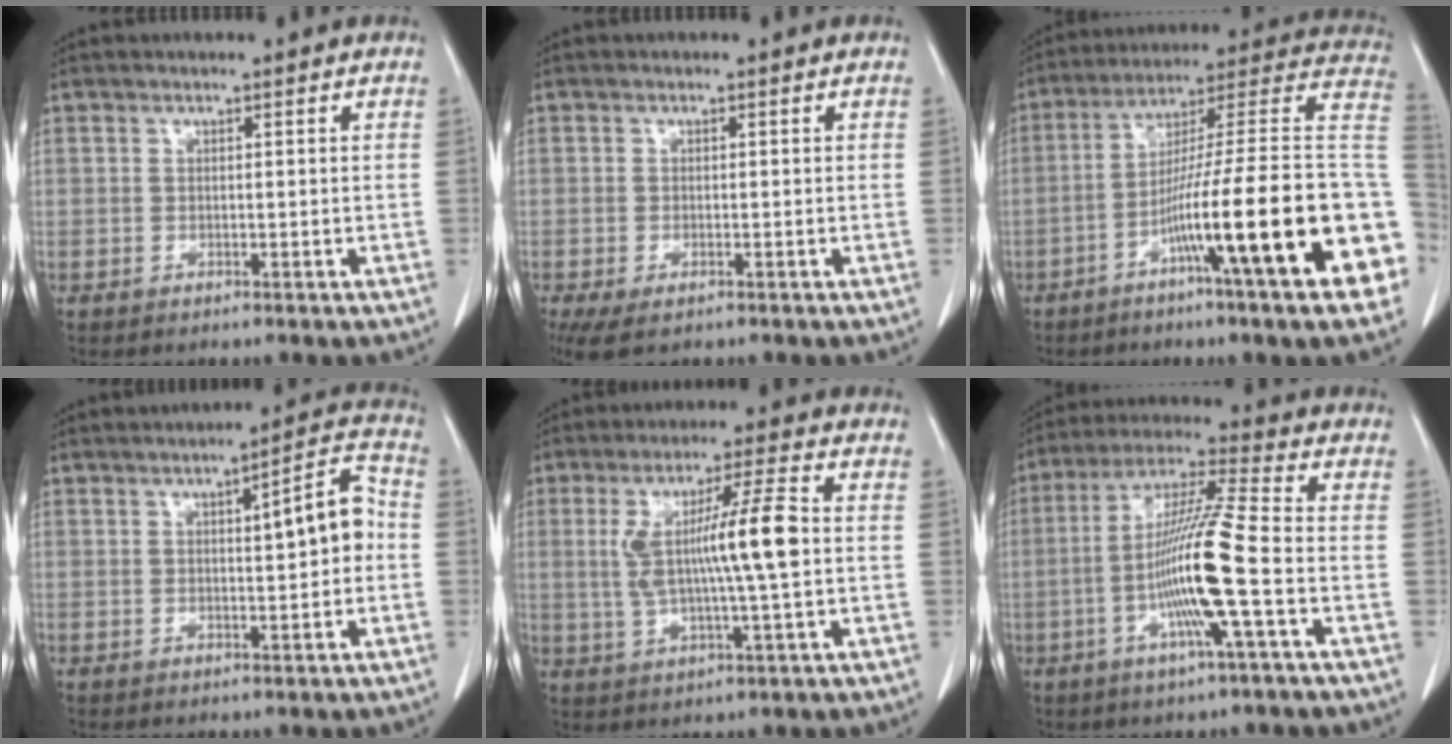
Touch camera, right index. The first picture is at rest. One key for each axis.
{"total": 4.7, "fx": -2.9, "fy": 2.0, "fz": 3.2, "tx": -0.061, "ty": -0.014, "tz": -0.046}
{"total": 26.0, "fx": -8.4, "fy": 0.4, "fz": 24.6, "tx": -0.271, "ty": 0.000, "tz": -0.142}
{"total": 6.8, "fx": 0.3, "fy": 1.4, "fz": 6.7, "tx": -0.091, "ty": 0.021, "tz": 0.002}
{"total": 10.8, "fx": 0.7, "fy": 0.2, "fz": 10.8, "tx": -0.205, "ty": 0.008, "tz": 0.013}
{"total": 13.3, "fx": -3.2, "fy": -0.7, "fz": 12.9, "tx": -0.248, "ty": -0.002, "tz": -0.069}